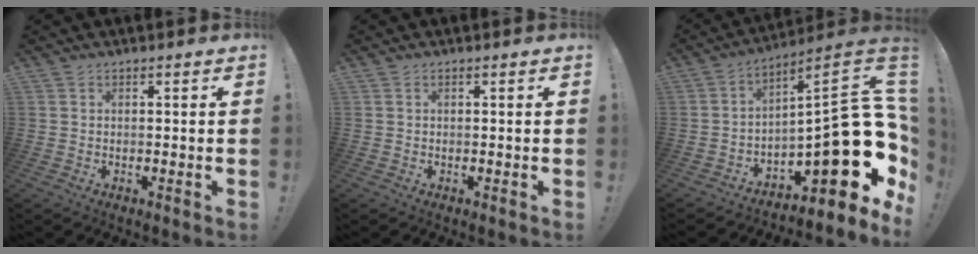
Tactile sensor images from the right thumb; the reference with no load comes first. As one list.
[{"total": 0.0}, {"total": 23.8, "force": [-4.0, 9.3, 21.6], "torque": [-0.289, 0.011, -0.051]}]